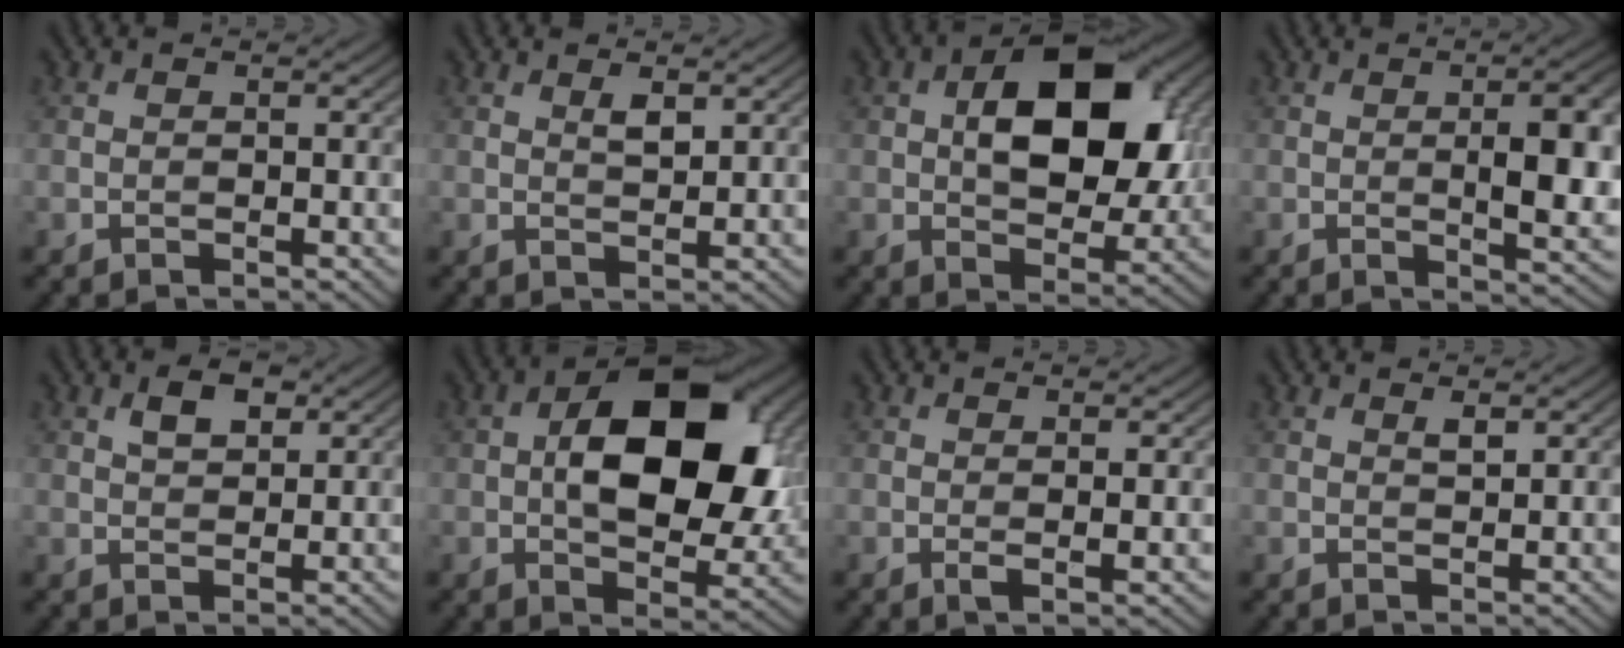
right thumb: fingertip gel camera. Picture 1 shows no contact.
{"total": 2.1, "force": [1.1, 0.8, 1.6], "torque": [-0.033, -0.003, 0.023]}
{"total": 12.8, "force": [2.1, 7.4, 10.3], "torque": [-0.150, 0.003, 0.032]}
{"total": 8.4, "force": [0.3, 2.8, 7.9], "torque": [-0.114, 0.003, 0.007]}
{"total": 3.3, "force": [1.5, 1.7, 2.3], "torque": [-0.043, 0.002, 0.027]}
{"total": 14.7, "force": [1.4, 8.3, 12.0], "torque": [-0.183, 0.004, 0.024]}
{"total": 1.6, "force": [0.3, 0.2, 1.5], "torque": [-0.032, -0.004, 0.005]}
{"total": 1.3, "force": [0.8, 0.3, 0.9], "torque": [-0.022, -0.002, 0.015]}